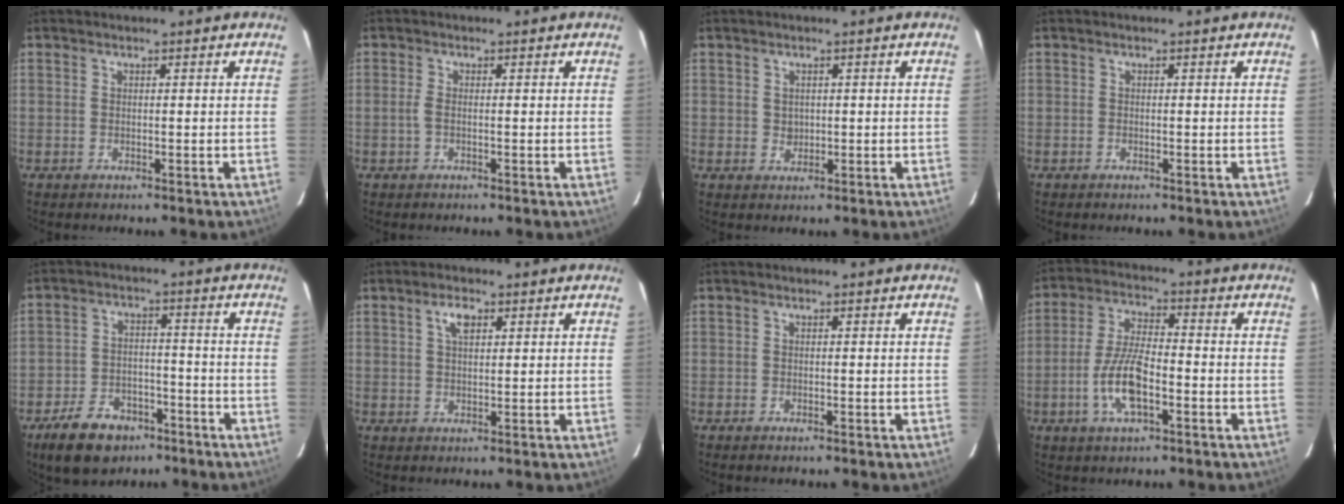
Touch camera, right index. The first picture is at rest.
{"total": 1.3, "force": [-0.3, 0.2, 1.2], "torque": [-0.026, 0.000, -0.007]}
{"total": 1.7, "force": [0.4, 1.6, 0.5], "torque": [-0.003, 0.004, 0.009]}
{"total": 0.0}
{"total": 11.7, "force": [-7.6, 7.1, 5.3], "torque": [-0.131, 0.010, -0.113]}
{"total": 3.1, "force": [1.3, 1.4, 2.4], "torque": [-0.044, 0.008, 0.025]}
{"total": 0.7, "force": [-0.6, 0.2, 0.3], "torque": [-0.008, -0.002, -0.012]}
{"total": 9.7, "force": [-3.5, 3.3, 8.4], "torque": [-0.175, 0.001, -0.067]}